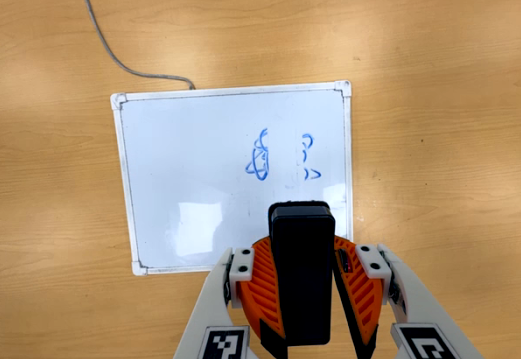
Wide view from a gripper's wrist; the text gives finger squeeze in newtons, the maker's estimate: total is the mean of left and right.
{"total": 11.4, "left": 10.6, "right": 12.2}